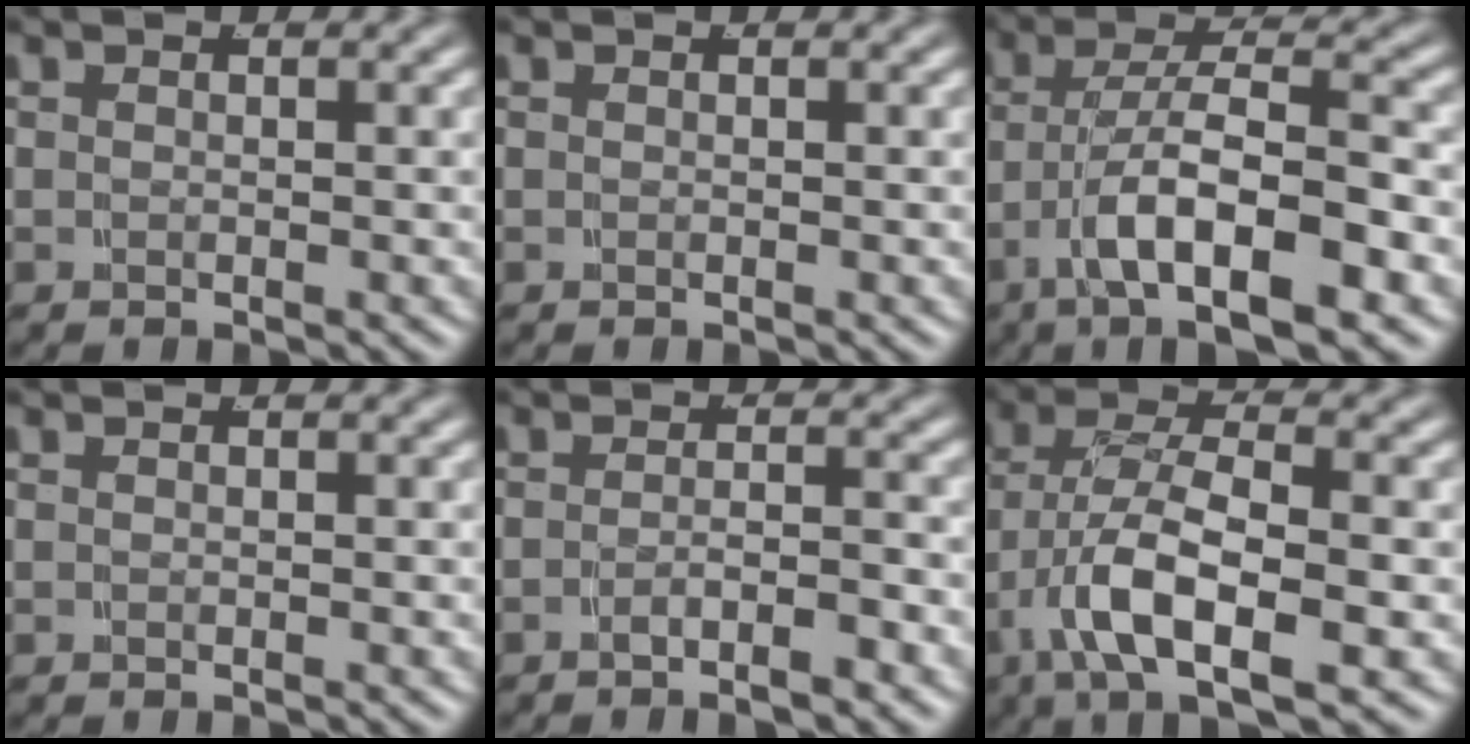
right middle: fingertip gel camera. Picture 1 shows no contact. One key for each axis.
{"total": 0.0}
{"total": 8.0, "fx": -3.4, "fy": 2.8, "fz": 6.7, "tx": -0.116, "ty": -0.007, "tz": -0.053}
{"total": 0.0}
{"total": 2.7, "fx": -2.3, "fy": 0.0, "fz": 1.5, "tx": -0.021, "ty": 0.000, "tz": -0.044}
{"total": 6.0, "fx": -1.2, "fy": 2.5, "fz": 5.3, "tx": -0.118, "ty": -0.020, "tz": -0.014}